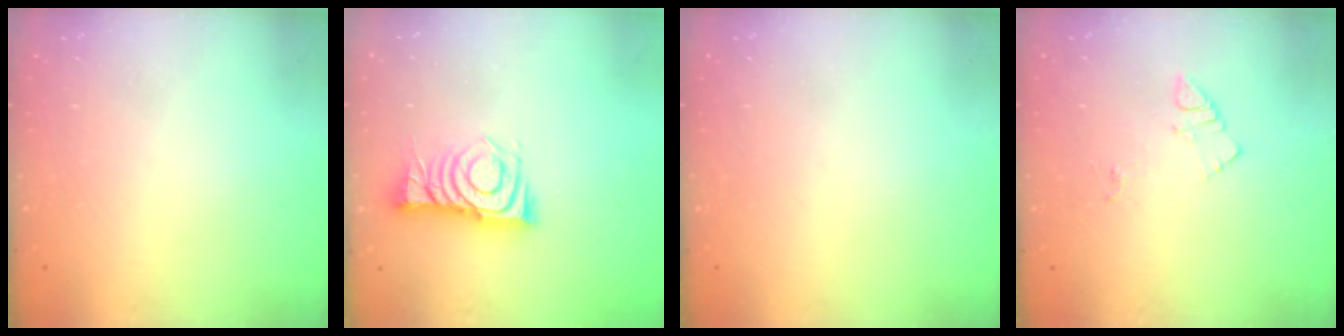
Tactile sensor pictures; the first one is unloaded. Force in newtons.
{"total": 9.9, "press": 9.9, "slide": 0.4}
{"total": 0.0}
{"total": 7.2, "press": 7.2, "slide": 0.6}